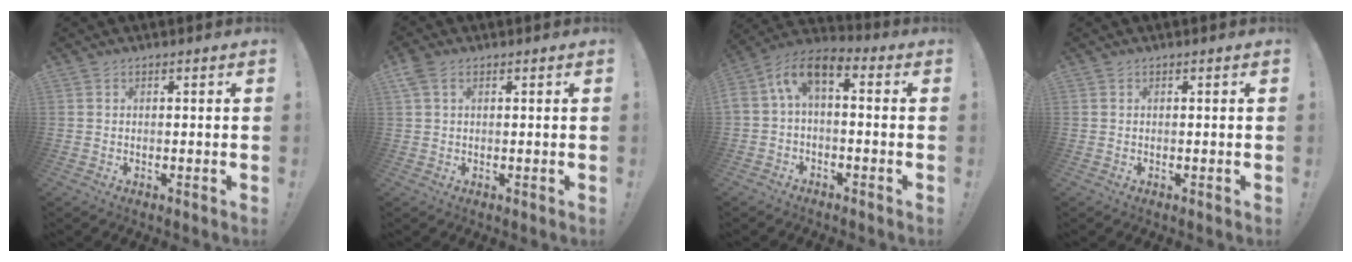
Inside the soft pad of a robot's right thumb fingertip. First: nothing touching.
{"total": 3.1, "force": [1.4, 1.9, 2.1], "torque": [-0.051, 0.009, 0.030]}
{"total": 6.7, "force": [0.5, 3.4, 5.7], "torque": [-0.107, 0.006, 0.012]}
{"total": 0.0}